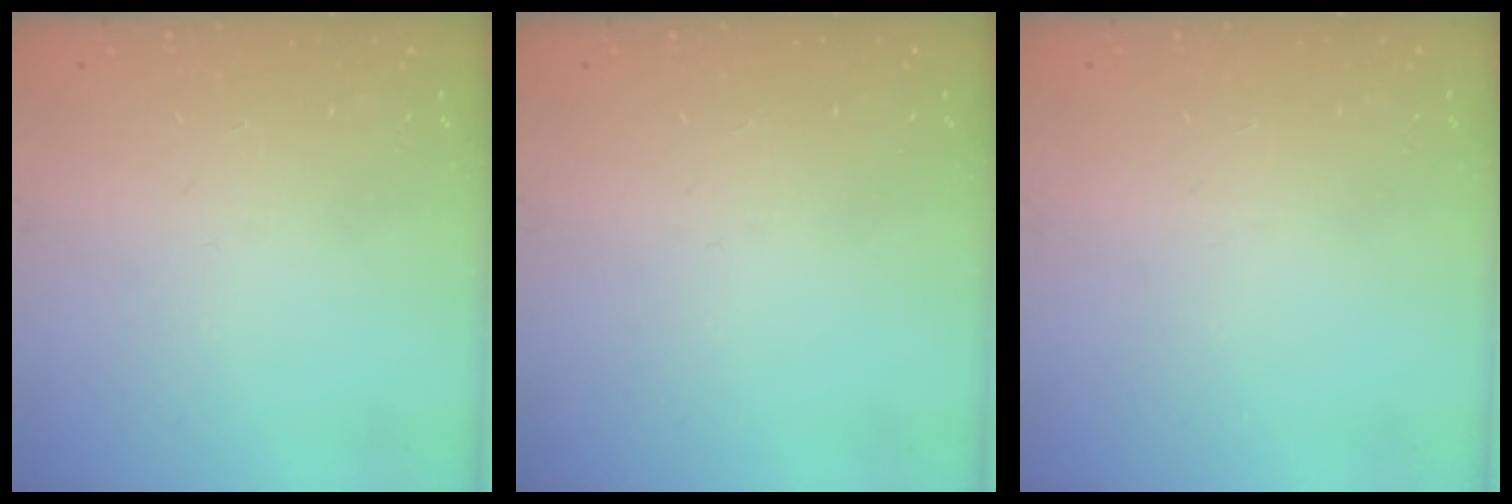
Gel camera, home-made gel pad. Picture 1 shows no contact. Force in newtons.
{"total": 0.0}
{"total": 0.0}